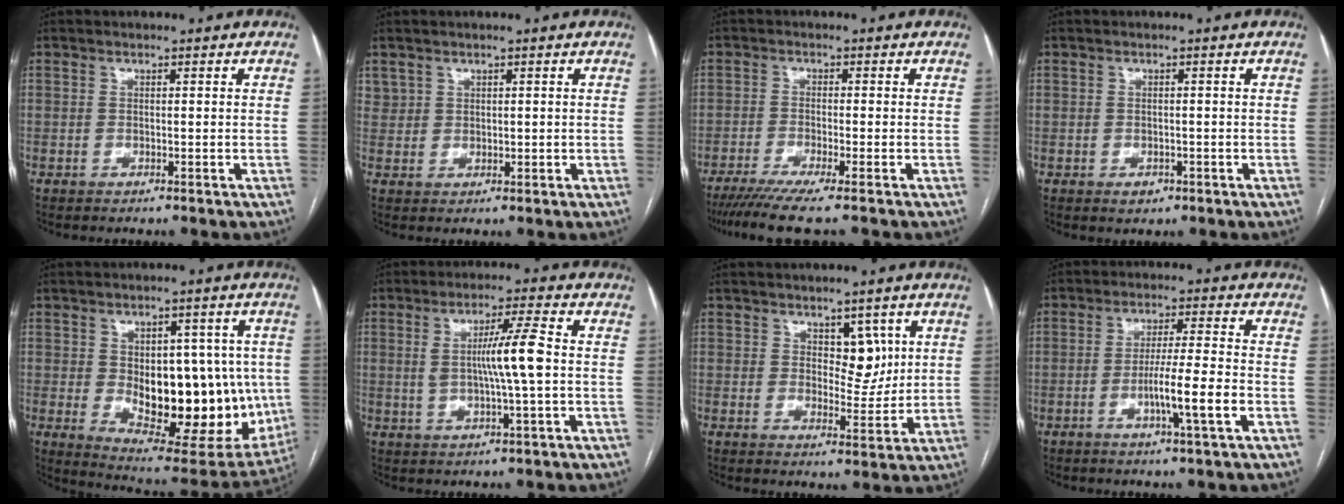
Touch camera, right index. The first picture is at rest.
{"total": 2.3, "force": [1.3, 1.8, 0.2], "torque": [0.005, 0.002, 0.025]}
{"total": 7.6, "force": [-6.0, -1.0, 4.5], "torque": [-0.065, -0.020, -0.098]}
{"total": 1.2, "force": [-0.5, 1.0, 0.4], "torque": [-0.003, 0.002, -0.002]}
{"total": 21.5, "force": [-1.5, 10.3, 18.9], "torque": [-0.241, -0.002, 0.008]}
{"total": 7.7, "force": [0.3, -0.2, 7.7], "torque": [-0.137, 0.001, 0.006]}
{"total": 5.2, "force": [2.1, 2.8, 3.8], "torque": [-0.046, 0.000, 0.035]}
{"total": 7.6, "force": [-2.6, -0.7, 7.1], "torque": [-0.123, -0.007, -0.048]}